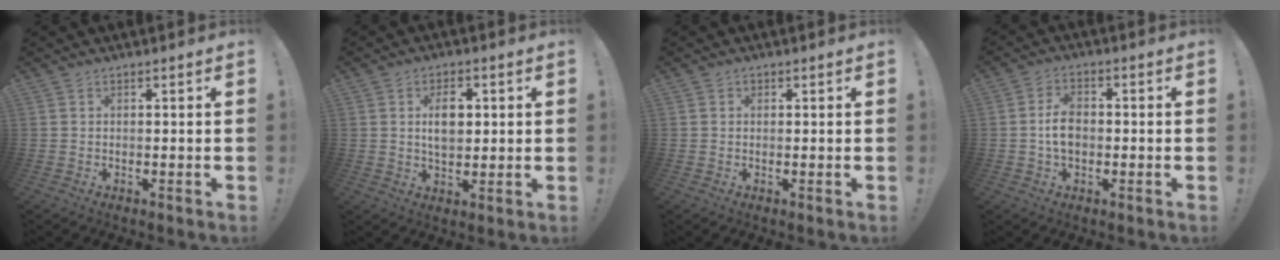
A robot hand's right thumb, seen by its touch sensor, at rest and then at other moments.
{"total": 7.6, "force": [1.4, 5.0, 5.5], "torque": [-0.092, 0.003, 0.021]}
{"total": 0.7, "force": [0.2, 0.6, 0.2], "torque": [0.004, -0.001, 0.002]}
{"total": 6.3, "force": [-0.7, 4.3, 4.7], "torque": [-0.083, 0.009, -0.014]}